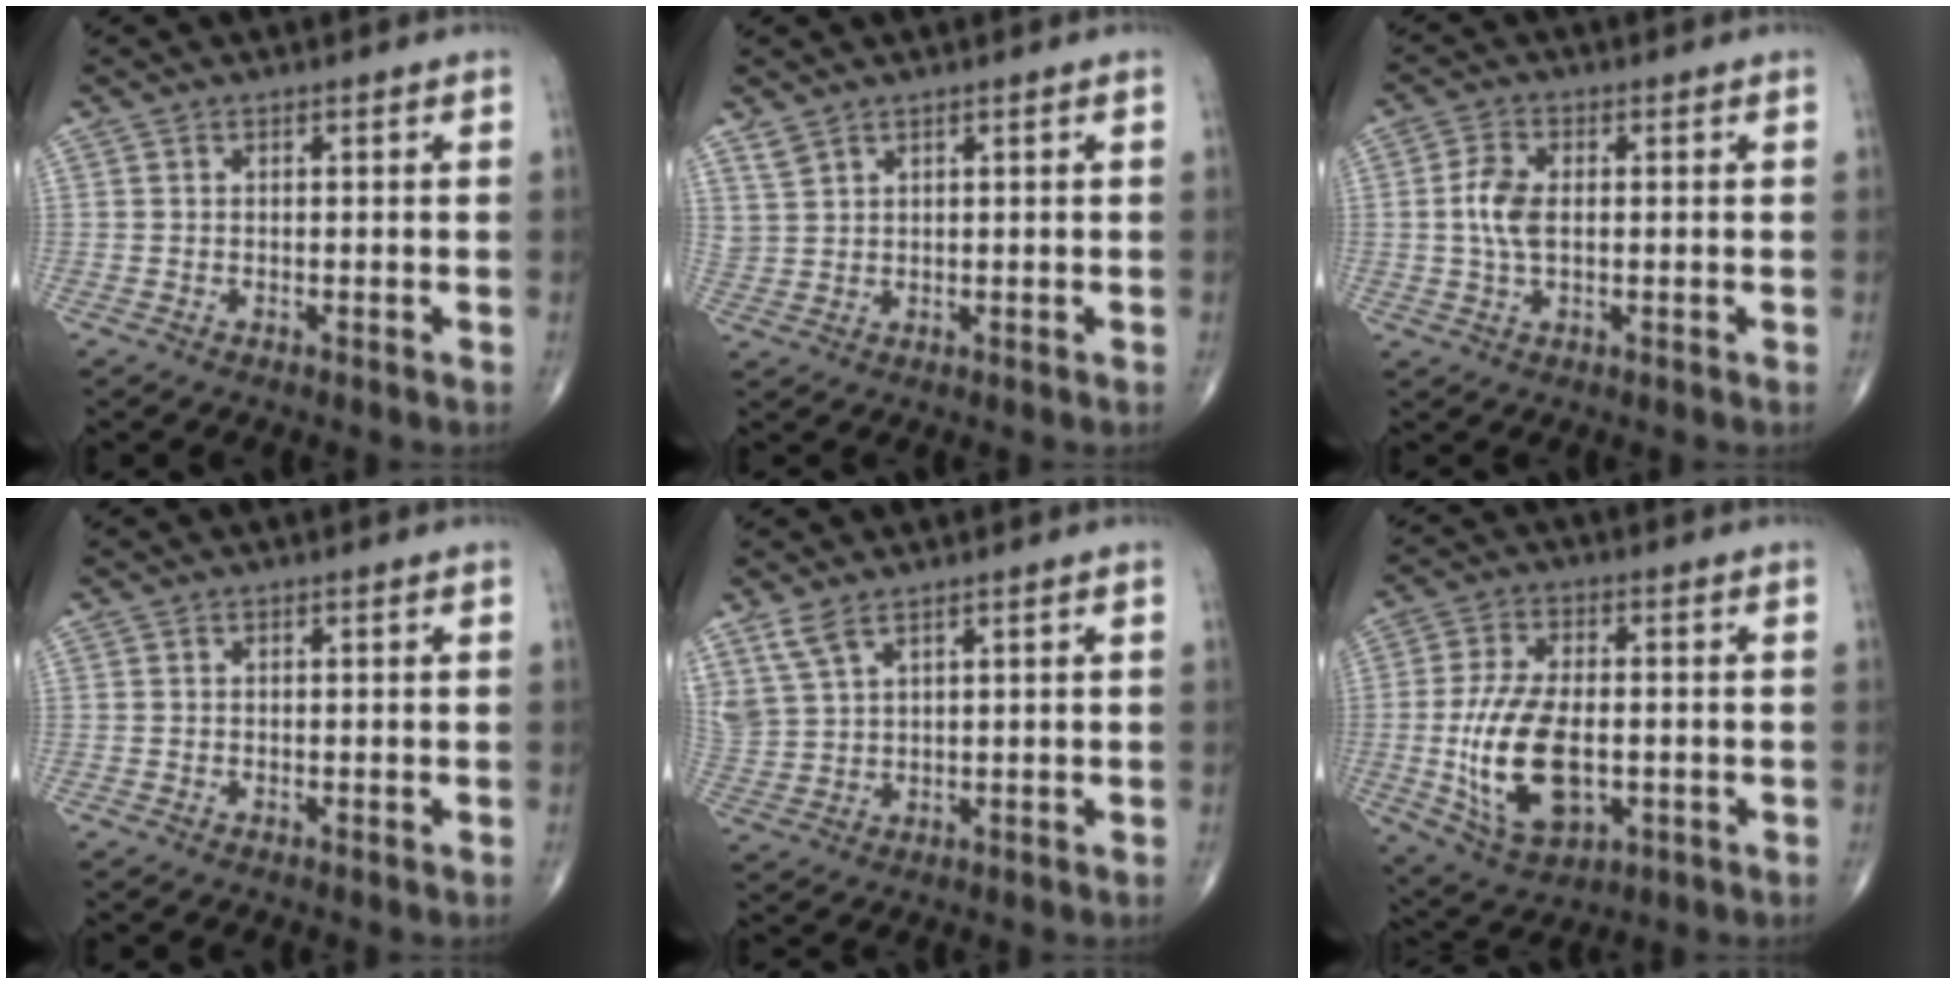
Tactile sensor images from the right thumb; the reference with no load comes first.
{"total": 2.6, "force": [2.1, 1.0, 1.0], "torque": [-0.017, -0.007, 0.050]}
{"total": 5.7, "force": [0.3, 3.1, 4.7], "torque": [-0.103, 0.004, 0.002]}
{"total": 0.0}
{"total": 5.0, "force": [3.6, 1.8, 2.9], "torque": [-0.069, -0.009, 0.085]}
{"total": 16.0, "force": [-2.4, 8.6, 13.3], "torque": [-0.250, -0.001, -0.030]}